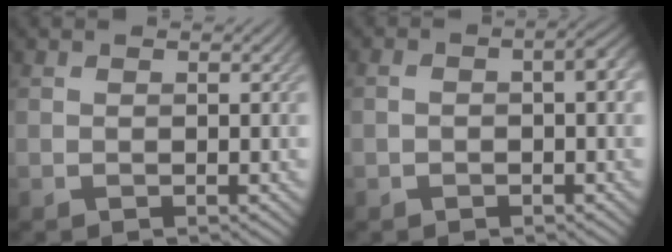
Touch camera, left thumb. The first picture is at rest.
{"total": 2.9, "force": [-0.3, 1.5, 2.5], "torque": [-0.043, 0.004, -0.007]}